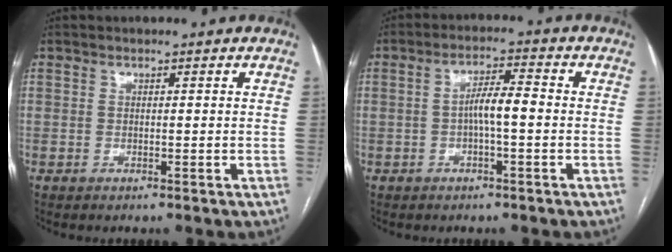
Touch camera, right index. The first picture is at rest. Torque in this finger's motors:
{"motor_torque": [0.80, 0.04, 0.34, 0.07]}